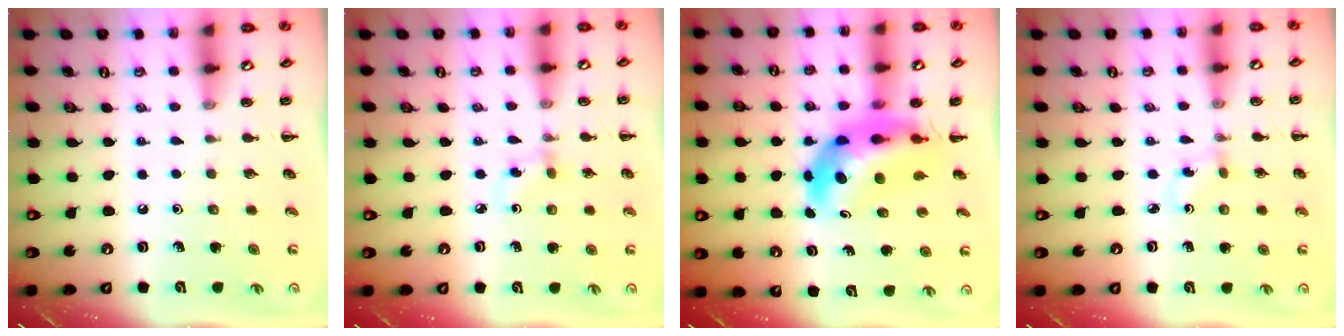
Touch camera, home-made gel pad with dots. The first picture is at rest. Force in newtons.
{"total": 3.2, "press": 2.9, "slide": 1.3}
{"total": 9.0, "press": 8.6, "slide": 2.6}
{"total": 1.2, "press": 1.0, "slide": 0.7}